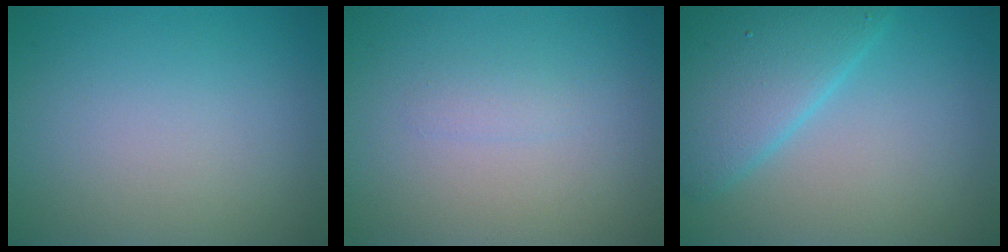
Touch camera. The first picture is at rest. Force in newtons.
{"total": 0.8, "press": 0.8, "slide": 0.0}
{"total": 6.2, "press": 6.2, "slide": 0.2}